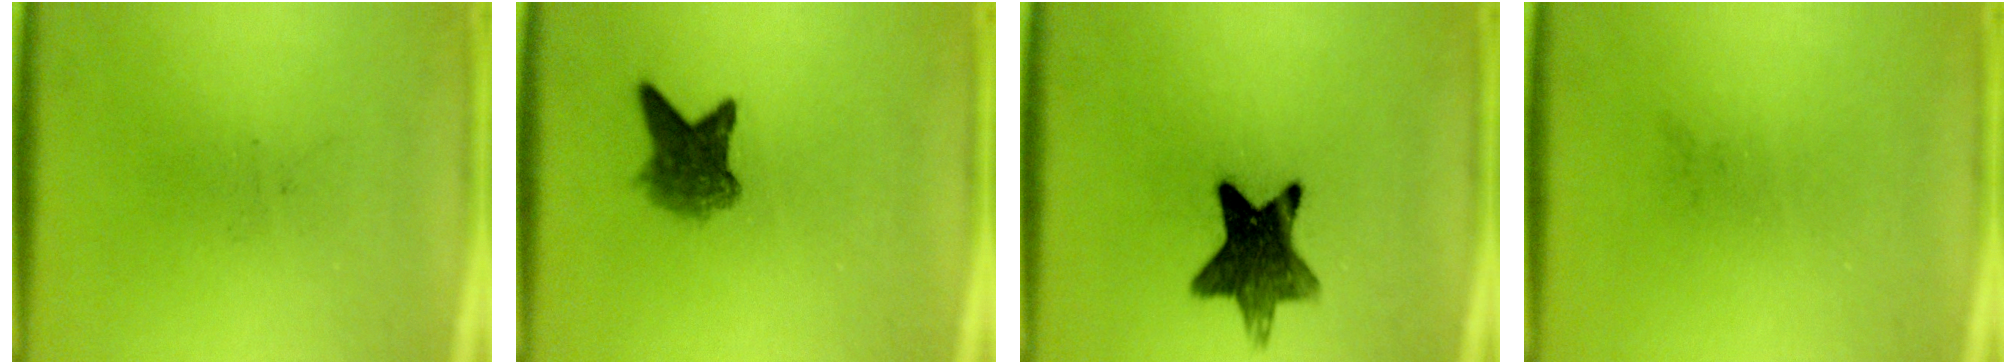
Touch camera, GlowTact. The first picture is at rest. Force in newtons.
{"total": 5.2}
{"total": 11.4}
{"total": 0.0}